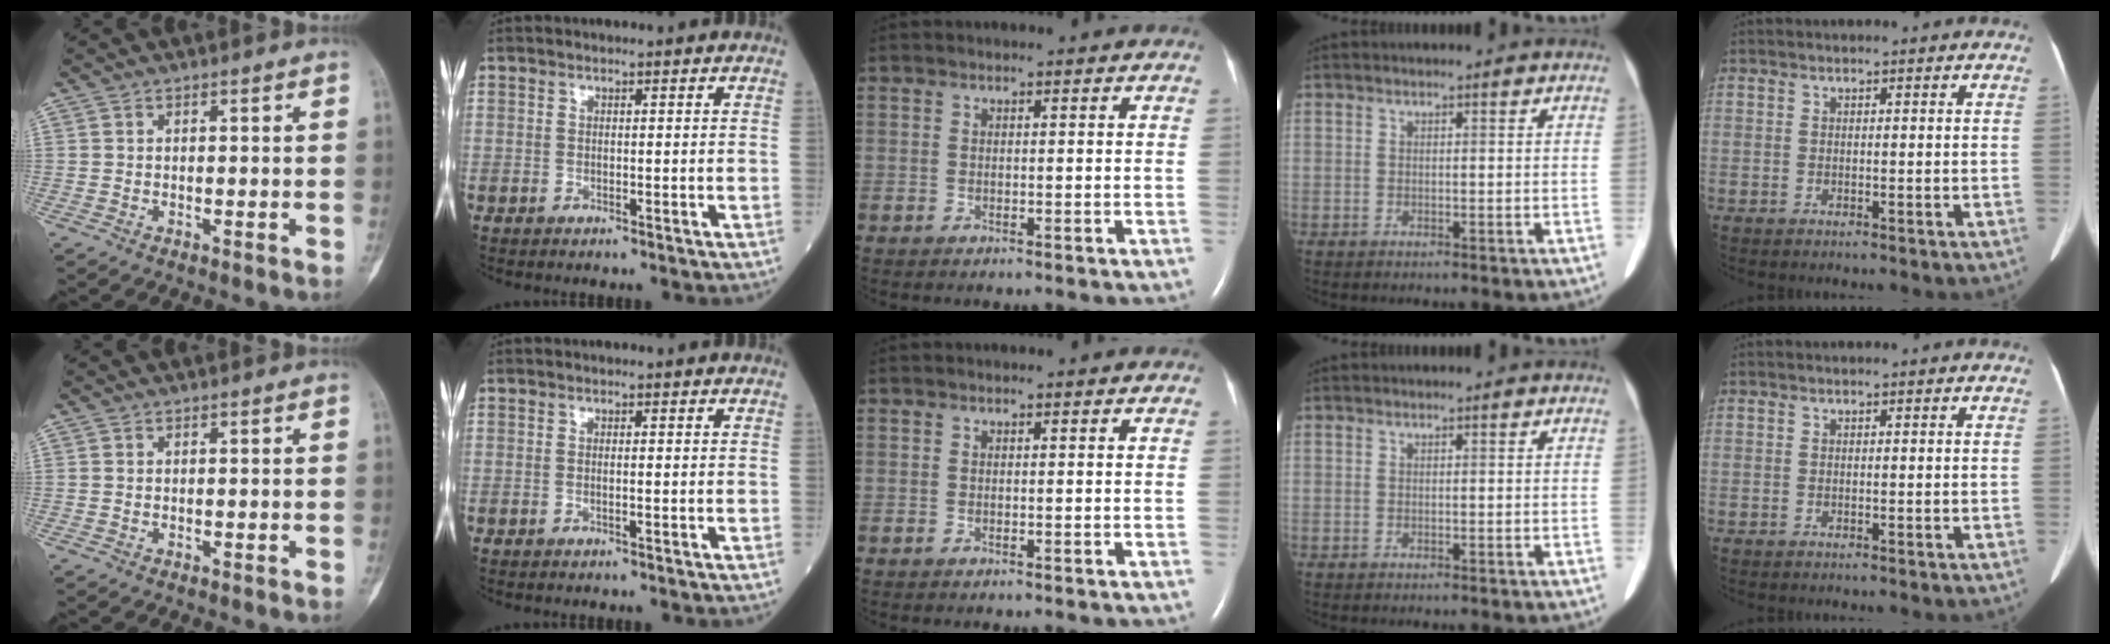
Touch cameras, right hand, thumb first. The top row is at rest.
{"thumb": {"total": 0.5, "force": [0.1, 0.4, 0.3], "torque": [0.001, 0.000, 0.000]}, "index": {"total": 0.8, "force": [-0.2, 0.3, 0.7], "torque": [-0.024, 0.000, -0.002]}}